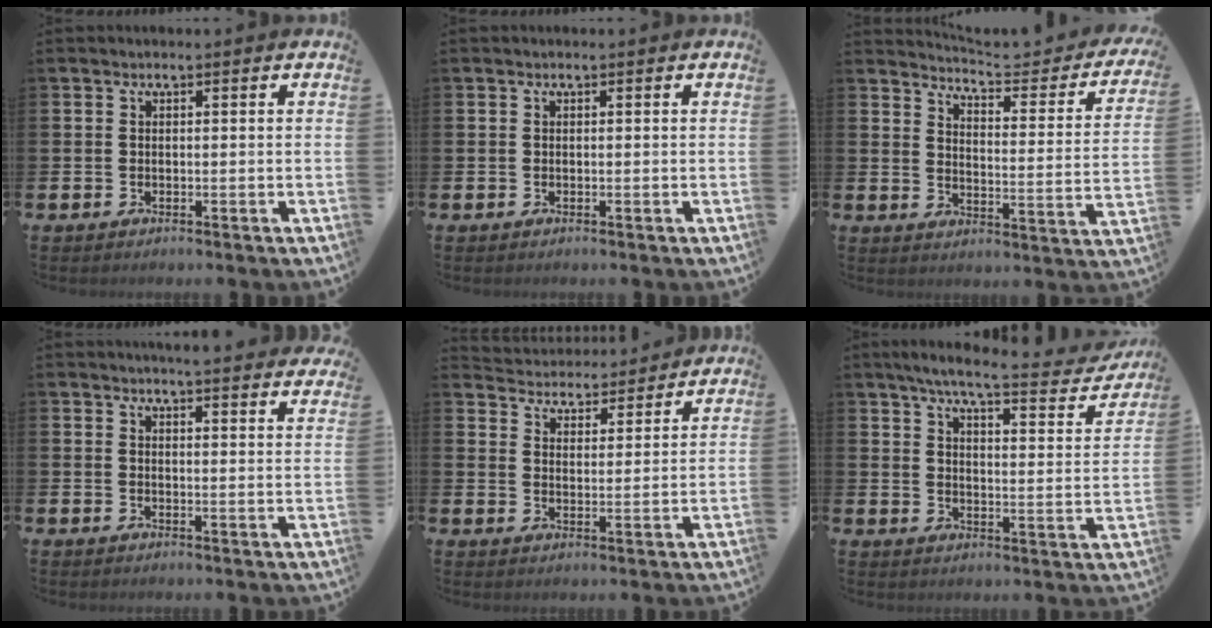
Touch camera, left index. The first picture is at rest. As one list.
[{"total": 0.0}, {"total": 4.3, "force": [4.1, 0.3, 1.3], "torque": [-0.042, -0.038, 0.060]}, {"total": 4.2, "force": [4.2, -0.6, 0.1], "torque": [0.000, -0.028, 0.074]}, {"total": 4.6, "force": [4.5, 1.0, -0.3], "torque": [-0.011, -0.038, 0.078]}, {"total": 6.4, "force": [5.6, 0.5, 3.1], "torque": [-0.070, -0.041, 0.085]}]